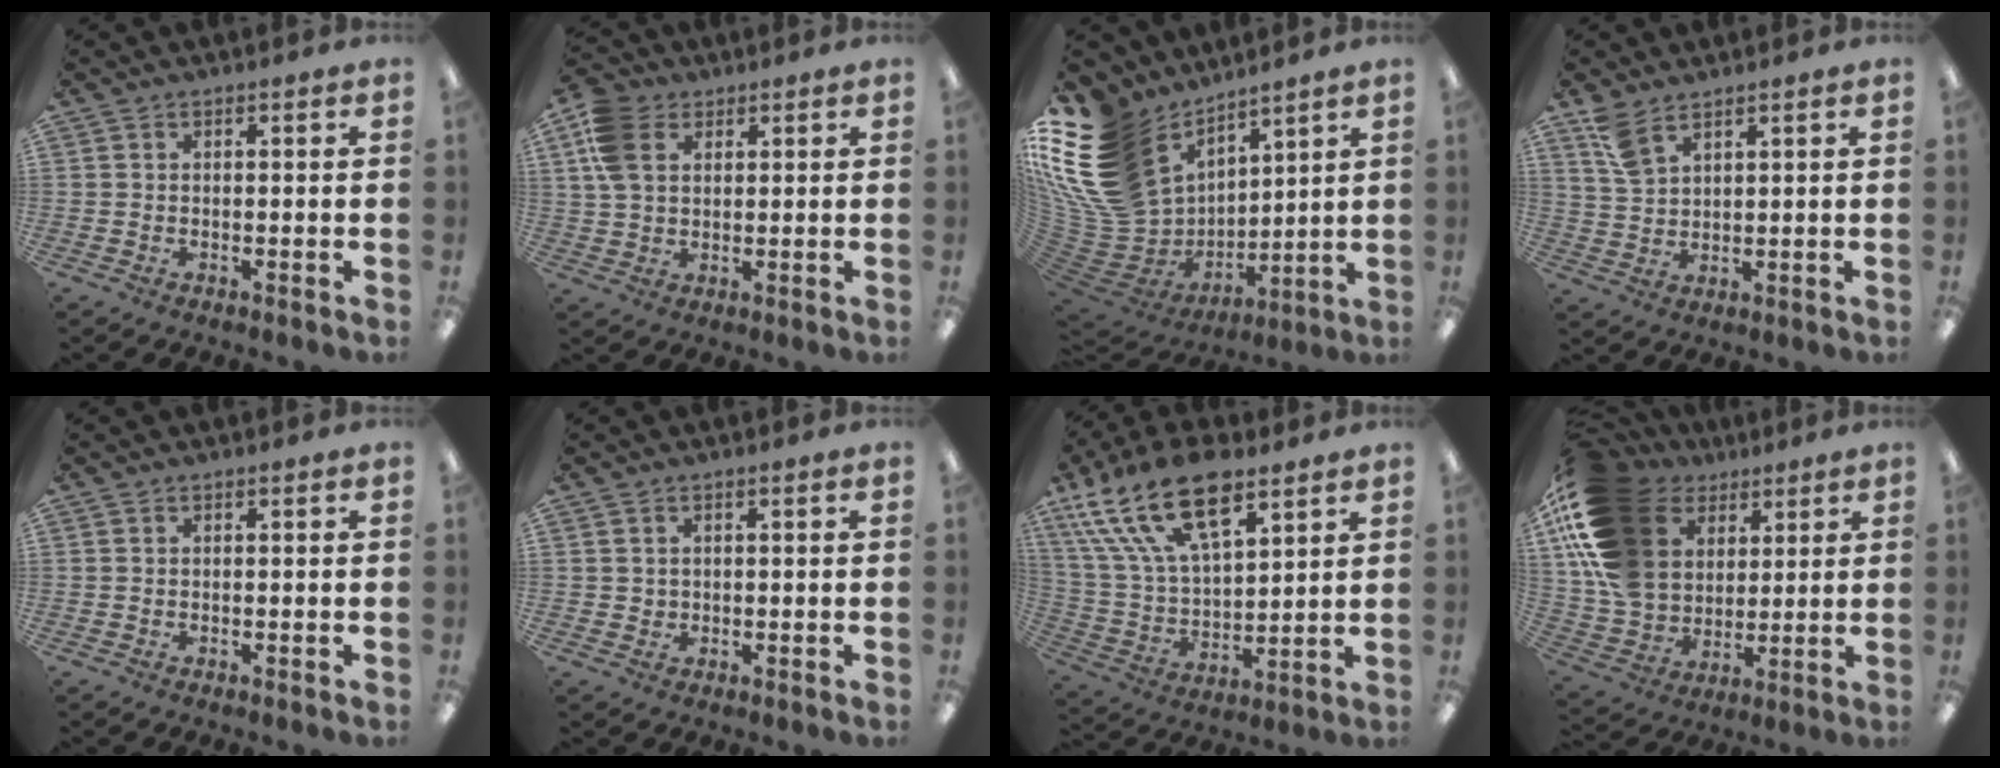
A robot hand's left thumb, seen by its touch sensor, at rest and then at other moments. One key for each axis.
{"total": 9.3, "fx": 4.0, "fy": 6.5, "fz": 5.3, "tx": -0.138, "ty": 0.004, "tz": 0.078}
{"total": 22.5, "fx": 10.0, "fy": 15.9, "fz": 12.2, "tx": -0.278, "ty": -0.070, "tz": 0.206}
{"total": 6.0, "fx": 4.5, "fy": 2.5, "fz": 3.1, "tx": -0.064, "ty": -0.016, "tz": 0.084}
{"total": 0.0}
{"total": 1.5, "fx": 0.7, "fy": 1.4, "fz": 0.2, "tx": -0.006, "ty": 0.004, "tz": 0.012}
{"total": 22.4, "fx": 13.0, "fy": 10.9, "fz": 14.6, "tx": -0.296, "ty": -0.054, "tz": 0.232}
{"total": 21.7, "fx": 8.7, "fy": 15.6, "fz": 12.3, "tx": -0.262, "ty": -0.030, "tz": 0.164}